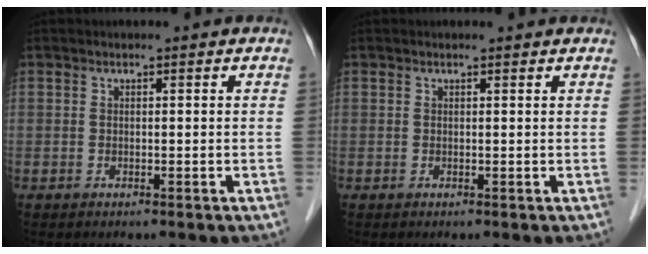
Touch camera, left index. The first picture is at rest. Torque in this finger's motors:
{"motor_torque": [0.95, -1.15, 0.04, -0.01]}